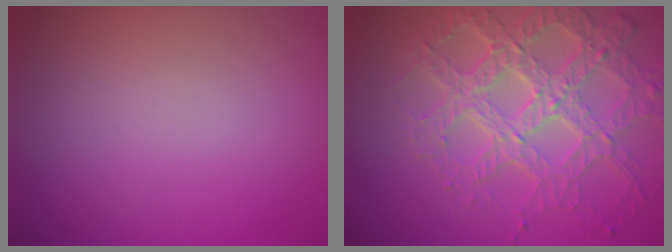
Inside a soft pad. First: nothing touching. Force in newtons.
{"total": 7.8, "press": 5.5, "slide": 5.5}